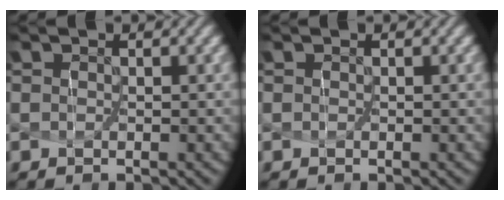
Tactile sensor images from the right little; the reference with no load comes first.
{"total": 0.0}